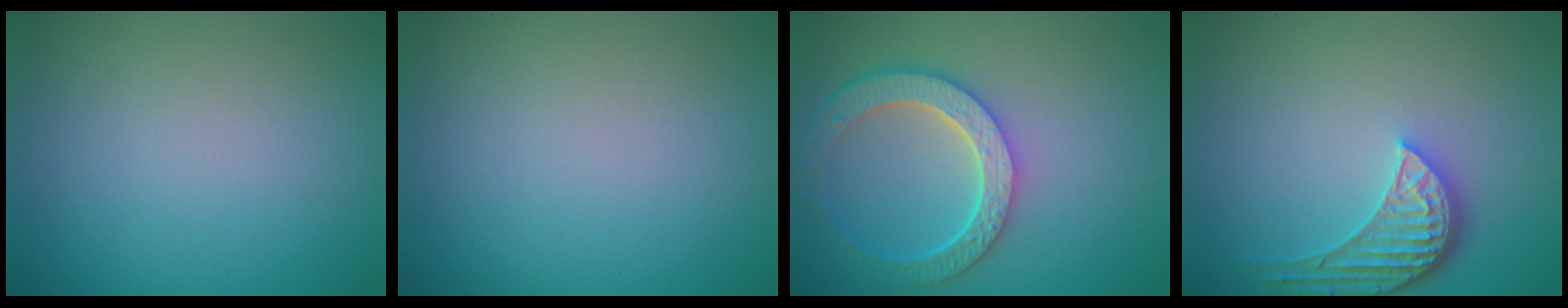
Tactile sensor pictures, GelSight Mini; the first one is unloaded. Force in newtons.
{"total": 0.0}
{"total": 6.5, "press": 5.1, "slide": 4.0}
{"total": 4.5, "press": 3.6, "slide": 2.8}